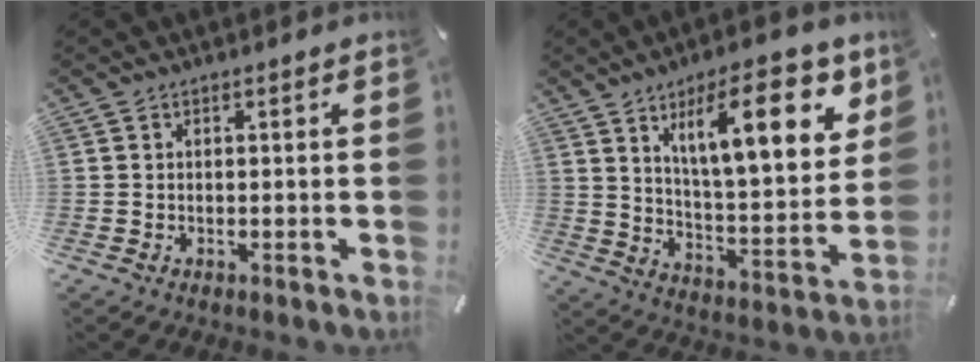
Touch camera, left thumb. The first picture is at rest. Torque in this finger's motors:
{"motor_torque": [2.56, 1.48, 1.99, -0.78, 0.23]}